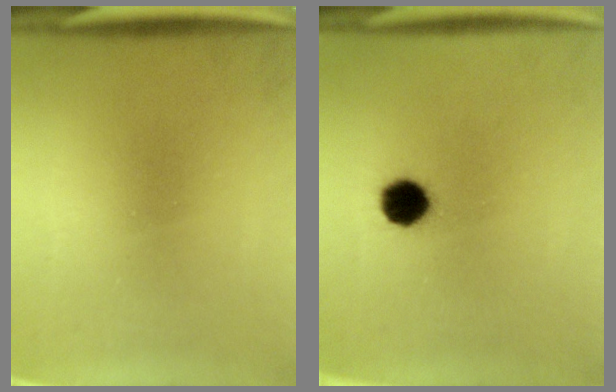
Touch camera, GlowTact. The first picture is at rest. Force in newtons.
{"total": 6.9}